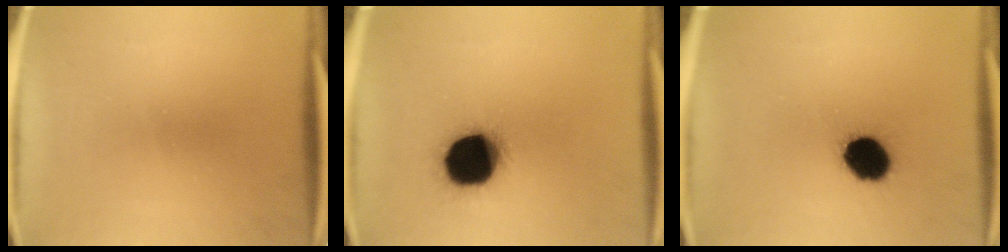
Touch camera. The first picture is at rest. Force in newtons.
{"total": 19.4}
{"total": 10.7}